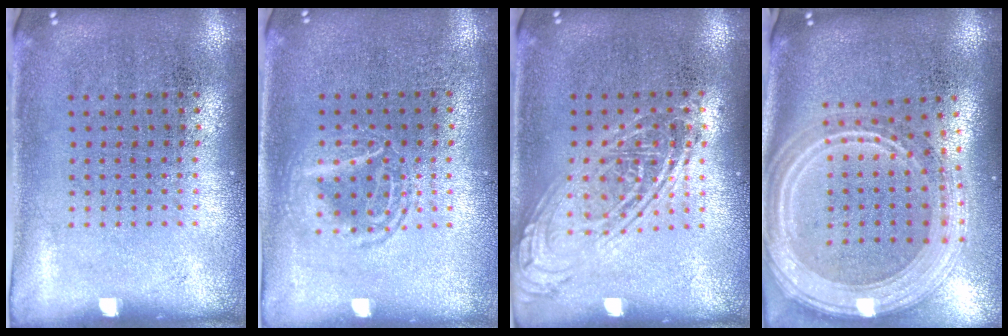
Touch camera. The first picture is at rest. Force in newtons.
{"total": 2.2, "press": 2.2, "slide": 0.3}
{"total": 2.1, "press": 2.1, "slide": 0.1}
{"total": 3.0, "press": 2.5, "slide": 1.7}